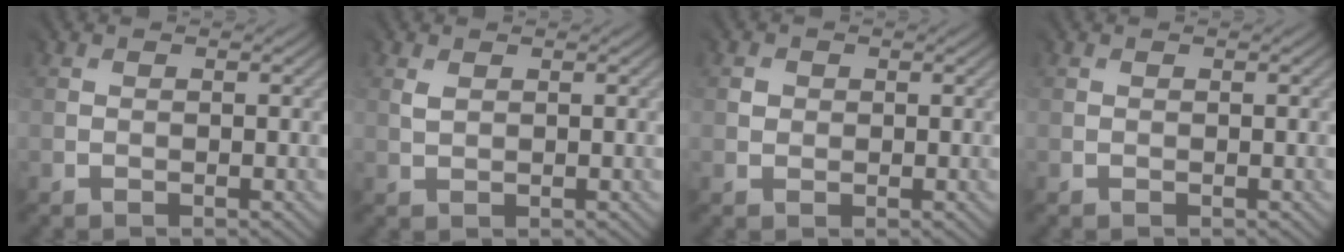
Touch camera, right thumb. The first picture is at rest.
{"total": 1.1, "force": [1.0, 0.5, 0.1], "torque": [-0.008, 0.000, 0.021]}
{"total": 1.1, "force": [0.3, 0.6, -0.9], "torque": [0.010, -0.005, 0.003]}
{"total": 0.0}